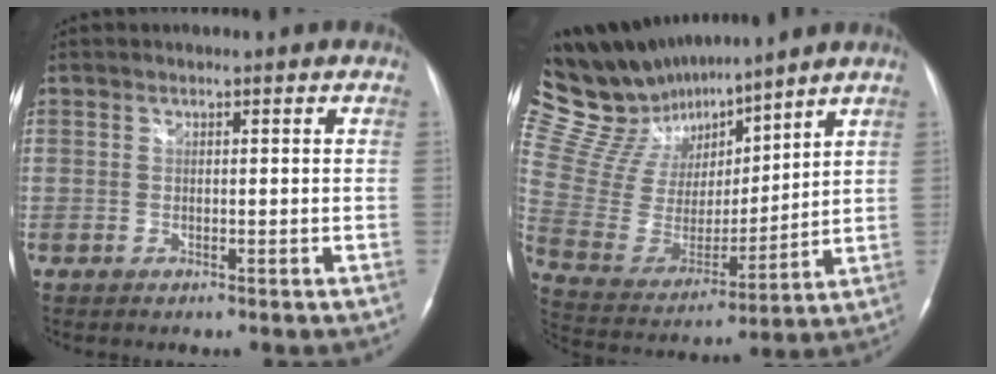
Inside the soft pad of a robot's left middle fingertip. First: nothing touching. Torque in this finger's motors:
{"motor_torque": [-0.10, -0.47, -0.20, -0.11]}